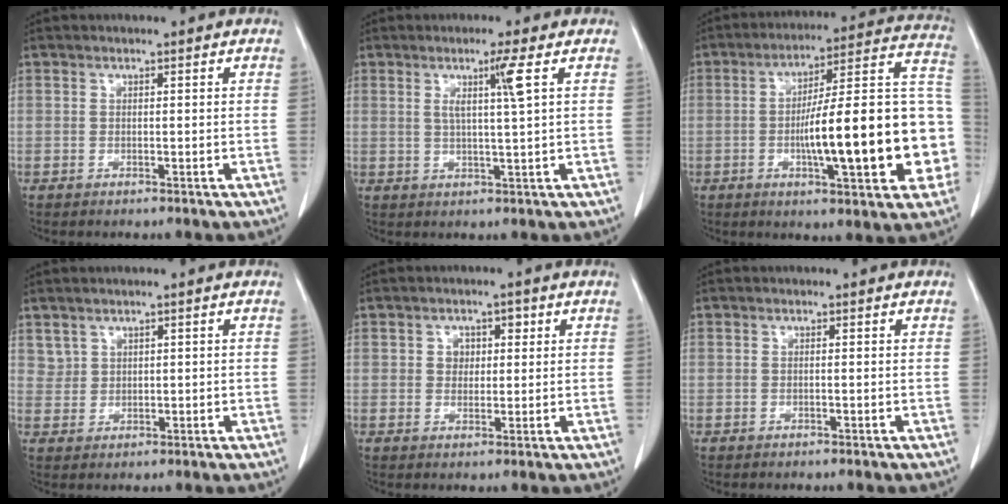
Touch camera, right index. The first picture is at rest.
{"total": 4.2, "force": [1.5, -1.1, 3.8], "torque": [-0.073, -0.007, 0.029]}
{"total": 22.5, "force": [-4.2, 3.7, 21.8], "torque": [-0.245, 0.040, -0.052]}
{"total": 1.9, "force": [1.4, 1.3, 0.0], "torque": [0.012, 0.005, 0.025]}
{"total": 3.0, "force": [0.8, 2.3, 1.7], "torque": [-0.023, 0.010, 0.013]}
{"total": 0.0}